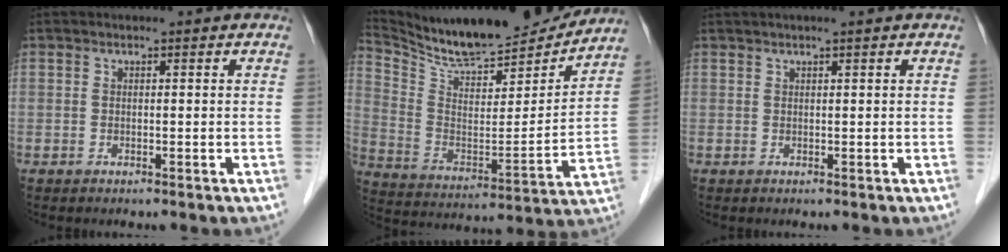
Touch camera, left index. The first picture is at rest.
{"total": 20.7, "force": [19.4, 2.7, 6.8], "torque": [-0.133, -0.034, 0.307]}
{"total": 2.3, "force": [1.7, -0.4, 1.5], "torque": [-0.022, 0.020, 0.033]}